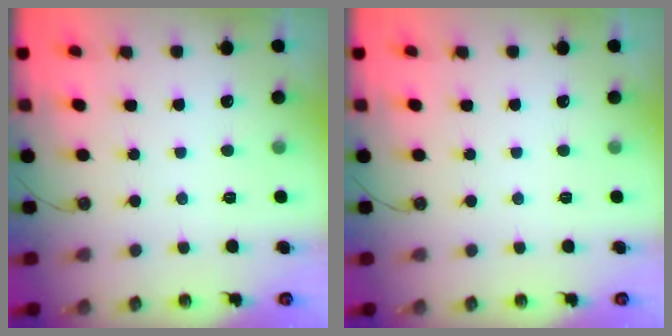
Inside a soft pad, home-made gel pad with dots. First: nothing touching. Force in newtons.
{"total": 0.0}